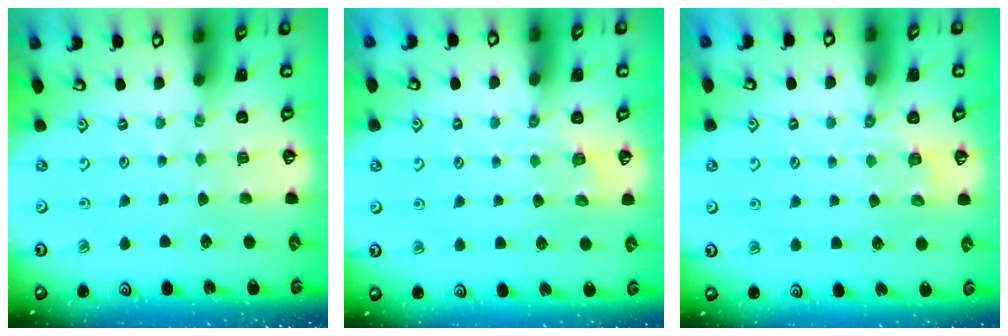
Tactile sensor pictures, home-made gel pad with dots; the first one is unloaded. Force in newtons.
{"total": 2.1, "press": 1.0, "slide": 1.9}
{"total": 2.1, "press": 1.0, "slide": 1.9}